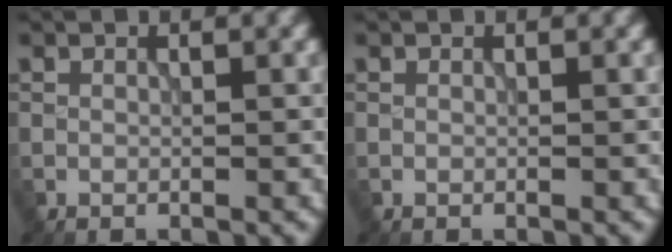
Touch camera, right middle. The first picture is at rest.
{"total": 0.0}